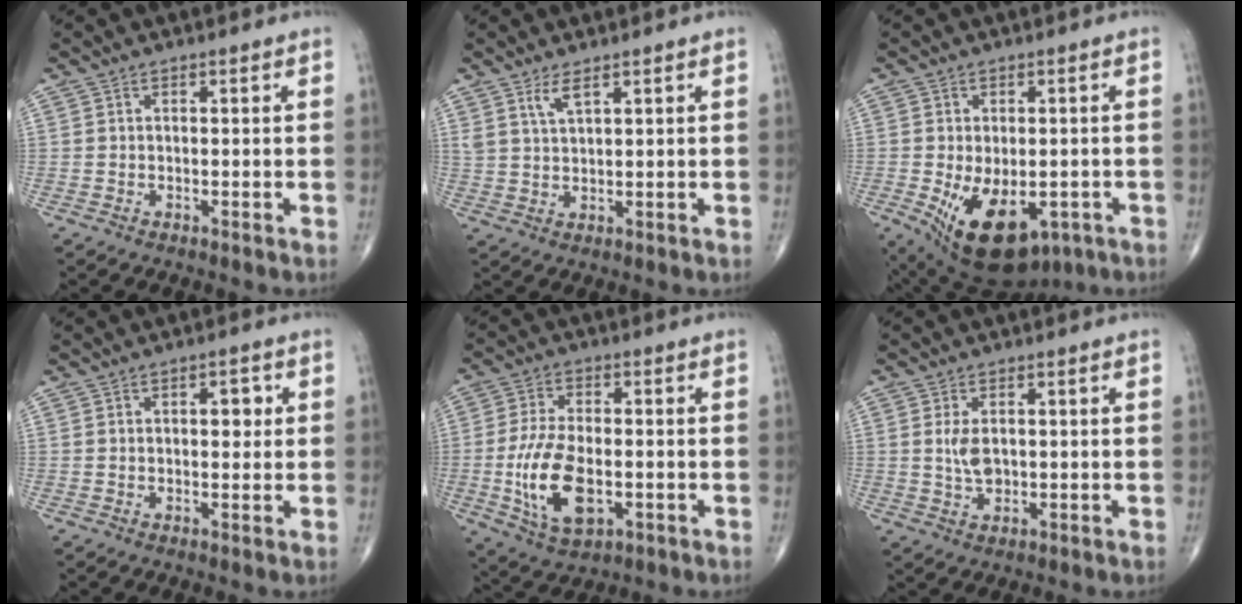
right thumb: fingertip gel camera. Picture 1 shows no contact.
{"total": 3.3, "force": [2.2, 0.9, 2.3], "torque": [-0.046, -0.013, 0.049]}
{"total": 14.9, "force": [-5.4, 8.5, 10.9], "torque": [-0.172, -0.005, -0.058]}
{"total": 3.4, "force": [0.8, 1.8, 2.8], "torque": [-0.027, 0.000, 0.010]}
{"total": 13.2, "force": [-2.7, 6.8, 10.9], "torque": [-0.211, 0.001, -0.039]}
{"total": 3.9, "force": [0.5, 2.3, 3.2], "torque": [-0.060, -0.007, 0.014]}